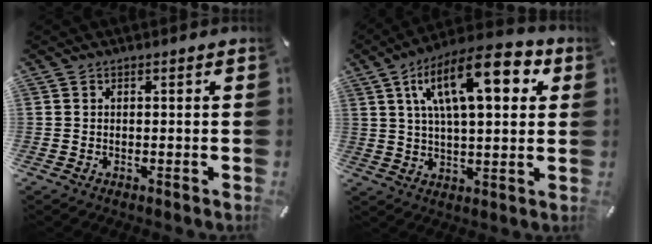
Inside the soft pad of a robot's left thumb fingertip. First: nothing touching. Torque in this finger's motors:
{"motor_torque": [0.84, 0.87, 2.15, -0.62, 0.24]}